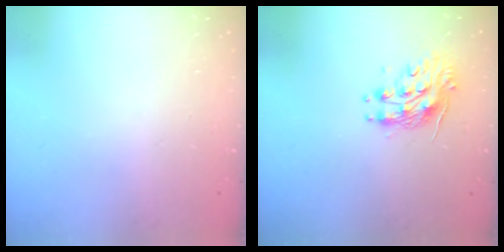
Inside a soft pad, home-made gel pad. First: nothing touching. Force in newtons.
{"total": 9.4, "press": 9.4, "slide": 0.3}